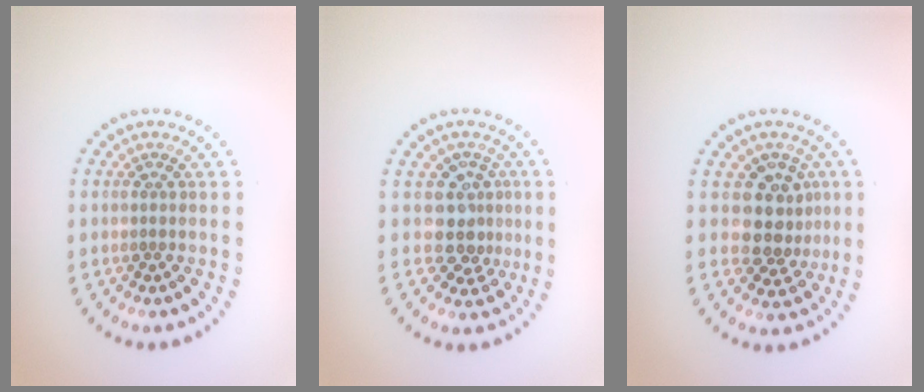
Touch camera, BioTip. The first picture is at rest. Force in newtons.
{"total": 3.2, "press": 2.5, "slide": 2.0}
{"total": 4.0, "press": 3.5, "slide": 1.9}